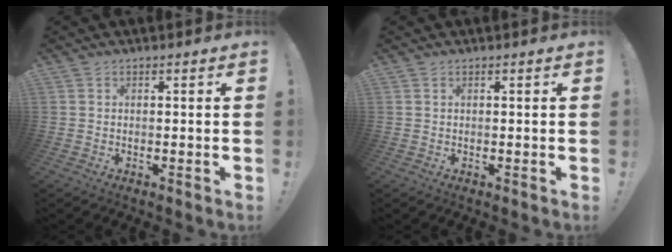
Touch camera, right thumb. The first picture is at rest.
{"total": 0.0}